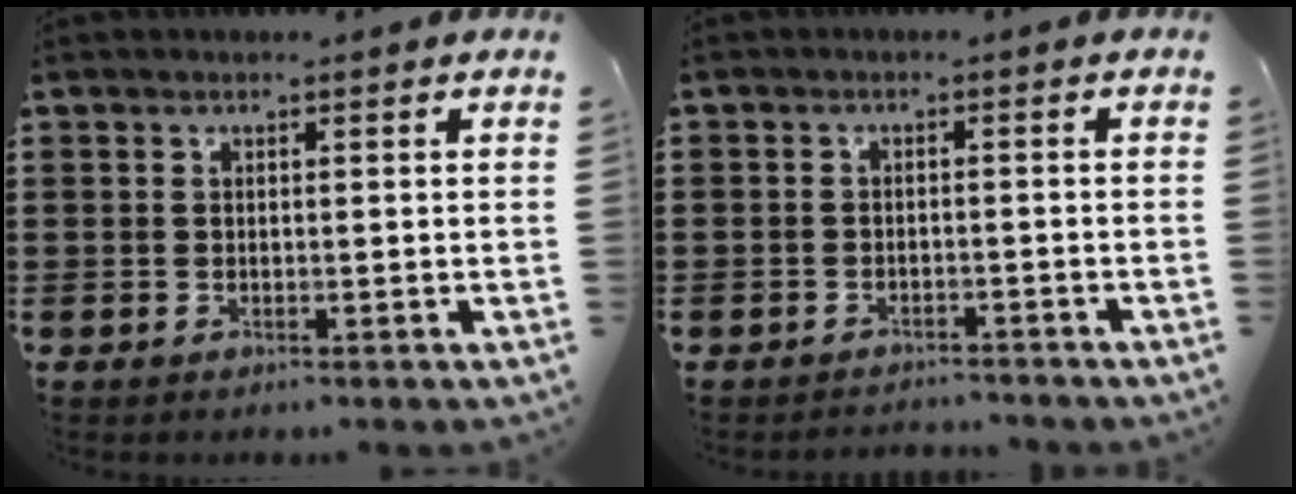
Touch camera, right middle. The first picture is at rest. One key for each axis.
{"total": 2.0, "fx": -2.0, "fy": 0.3, "fz": -0.3, "tx": -0.001, "ty": 0.000, "tz": -0.045}